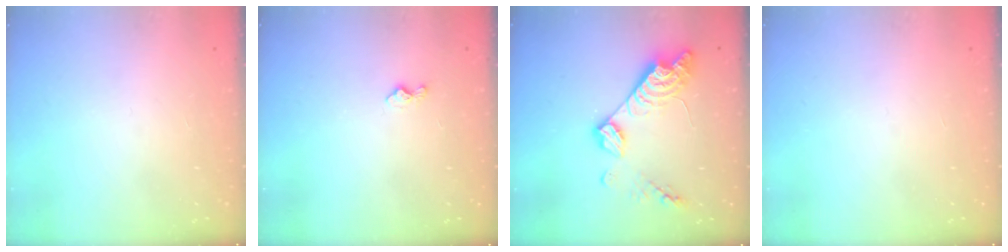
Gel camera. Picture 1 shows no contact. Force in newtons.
{"total": 3.5, "press": 3.5, "slide": 0.4}
{"total": 14.5, "press": 14.5, "slide": 1.0}
{"total": 0.0}